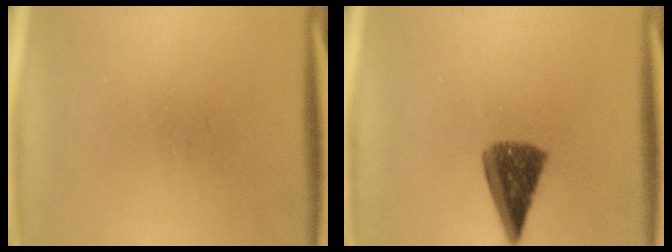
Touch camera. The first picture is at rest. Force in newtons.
{"total": 7.5}